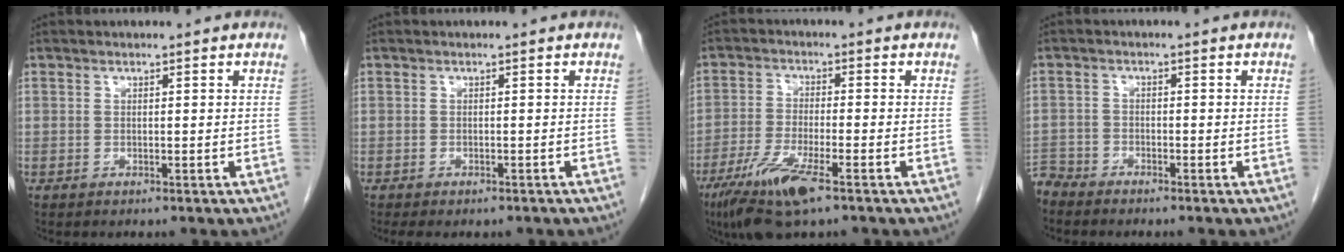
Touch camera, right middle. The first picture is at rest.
{"total": 5.0, "force": [-4.2, 1.7, 2.3], "torque": [-0.024, -0.005, -0.047]}
{"total": 9.1, "force": [-5.4, 1.1, 7.2], "torque": [-0.149, -0.023, -0.099]}
{"total": 3.4, "force": [-3.4, 0.6, -0.3], "torque": [0.008, -0.009, -0.066]}